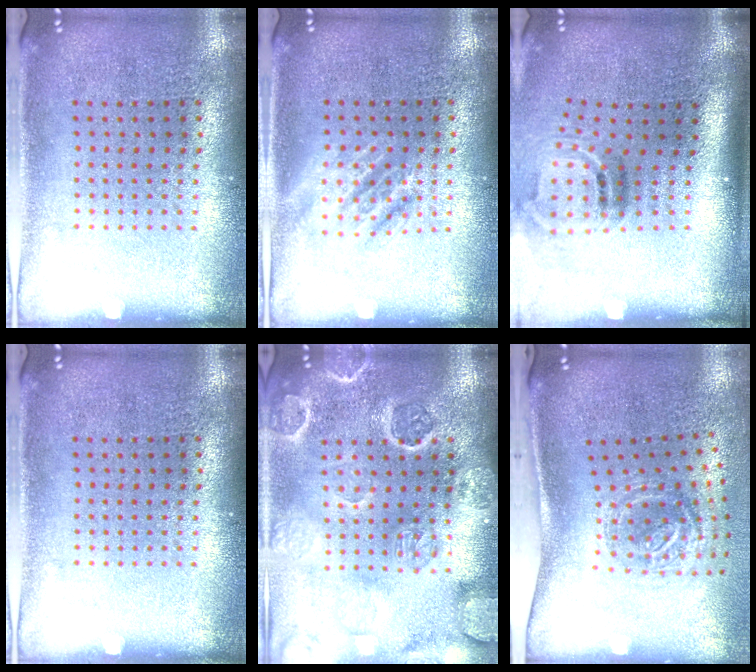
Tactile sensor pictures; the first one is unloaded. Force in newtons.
{"total": 1.1, "press": 1.1, "slide": 0.2}
{"total": 2.0, "press": 1.3, "slide": 1.6}
{"total": 0.0}
{"total": 3.3, "press": 3.1, "slide": 1.0}
{"total": 1.9, "press": 1.2, "slide": 1.4}